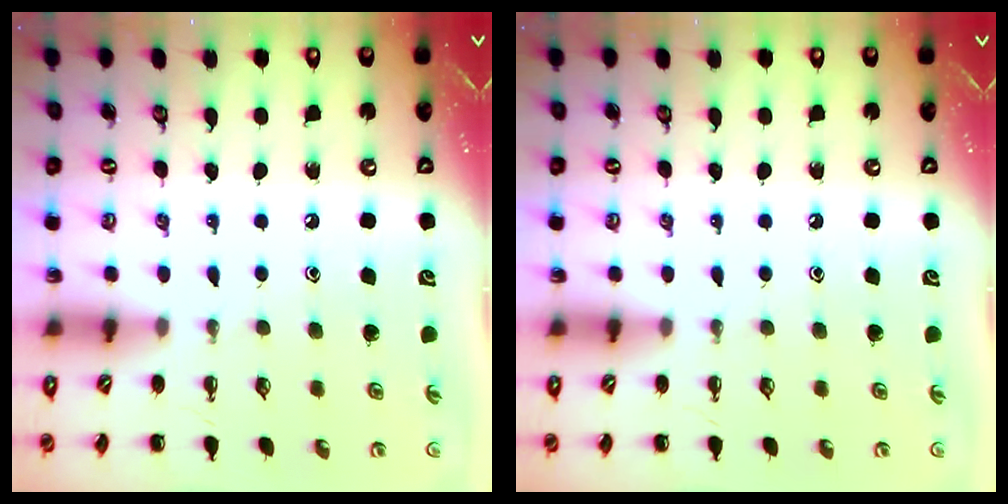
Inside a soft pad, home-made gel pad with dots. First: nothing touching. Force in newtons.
{"total": 0.0}